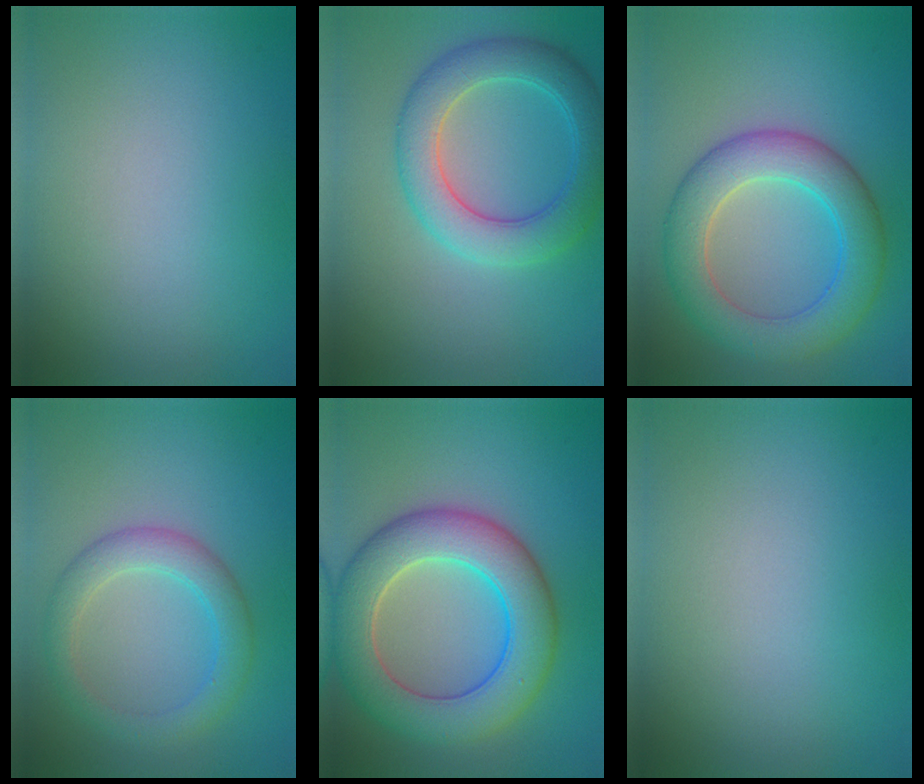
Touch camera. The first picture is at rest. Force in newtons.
{"total": 5.4, "press": 5.4, "slide": 0.1}
{"total": 6.6, "press": 6.6, "slide": 0.3}
{"total": 3.5, "press": 3.5, "slide": 0.0}
{"total": 8.7, "press": 8.7, "slide": 0.4}
{"total": 0.0}